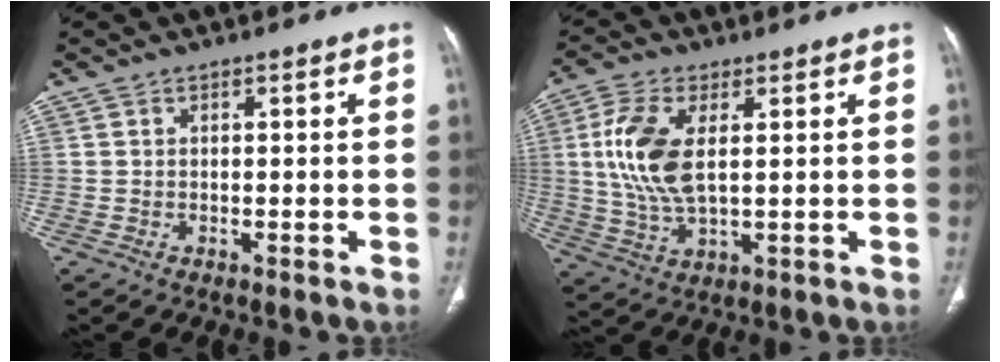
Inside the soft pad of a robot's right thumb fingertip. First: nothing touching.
{"total": 11.5, "force": [2.1, 5.5, 9.9], "torque": [-0.220, -0.007, 0.046]}